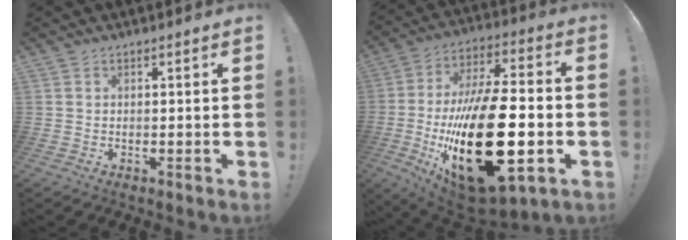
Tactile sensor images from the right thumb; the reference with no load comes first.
{"total": 33.4, "force": [-6.7, 14.5, 29.4], "torque": [-0.533, 0.029, -0.095]}